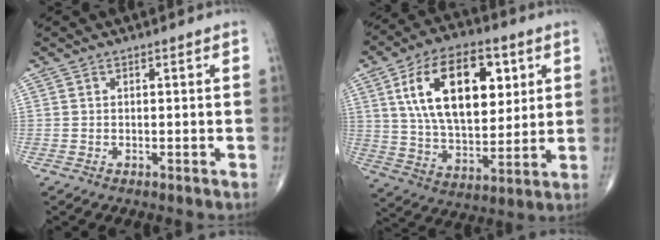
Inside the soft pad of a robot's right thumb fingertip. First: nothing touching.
{"total": 21.5, "force": [6.9, 11.7, 16.7], "torque": [-0.248, -0.018, 0.119]}